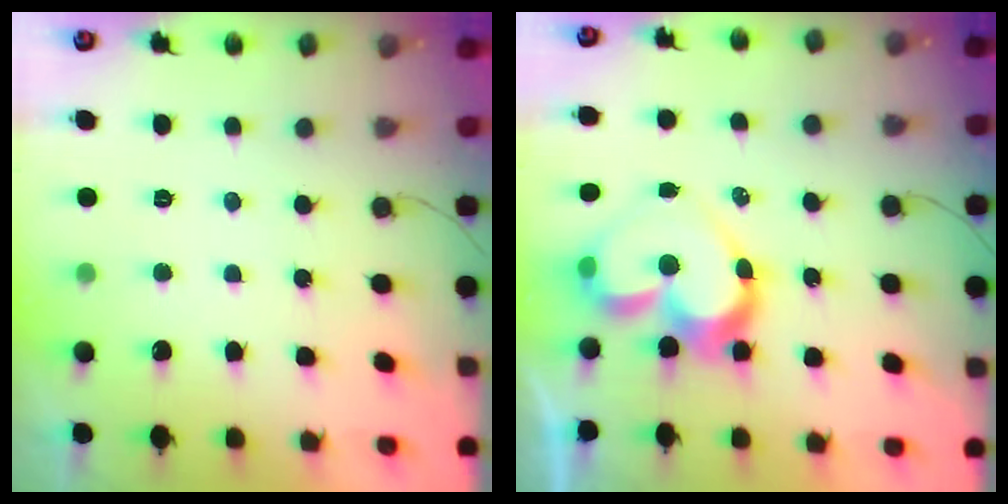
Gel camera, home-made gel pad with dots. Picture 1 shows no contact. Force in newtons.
{"total": 12.9, "press": 12.9, "slide": 1.5}